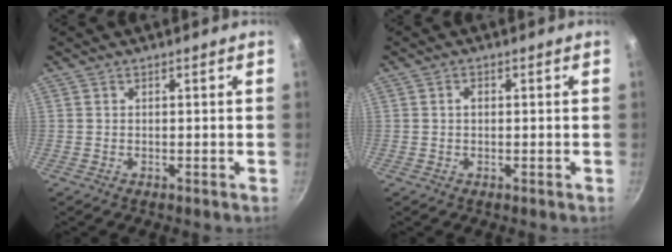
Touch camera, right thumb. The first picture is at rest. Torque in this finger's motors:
{"motor_torque": [-0.01, 0.35, 0.45, -0.32, -0.03]}